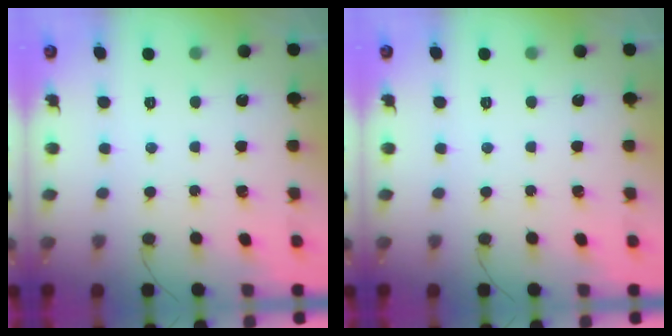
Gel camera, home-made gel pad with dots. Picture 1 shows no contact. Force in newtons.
{"total": 0.0}